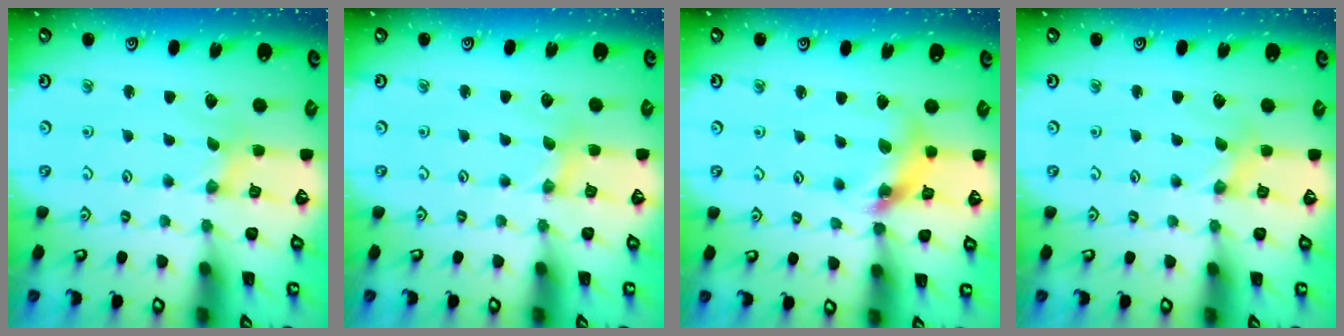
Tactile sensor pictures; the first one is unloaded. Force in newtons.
{"total": 2.2, "press": 2.2, "slide": 0.4}
{"total": 11.1, "press": 11.0, "slide": 1.1}
{"total": 1.6, "press": 1.6, "slide": 0.1}